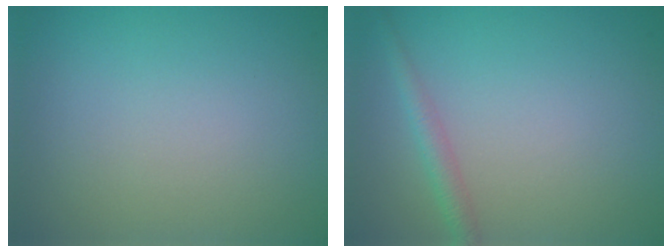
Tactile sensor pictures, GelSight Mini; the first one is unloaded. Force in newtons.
{"total": 1.7, "press": 1.7, "slide": 0.1}